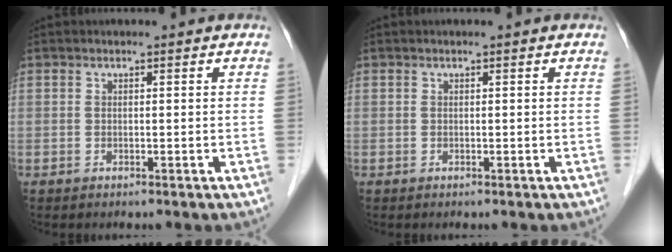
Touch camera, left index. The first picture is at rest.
{"total": 0.0}